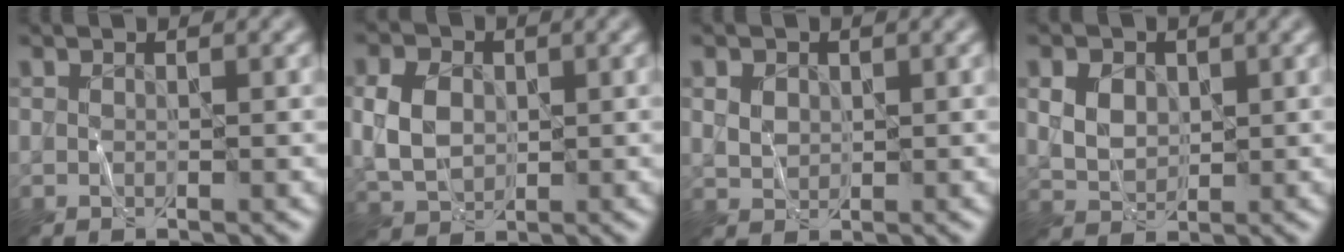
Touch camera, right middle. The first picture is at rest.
{"total": 4.9, "force": [0.4, 3.7, 3.1], "torque": [-0.072, 0.004, 0.005]}
{"total": 2.0, "force": [0.6, 1.6, 1.0], "torque": [-0.021, -0.002, 0.013]}
{"total": 3.9, "force": [1.2, 2.9, 2.2], "torque": [-0.054, 0.007, 0.025]}